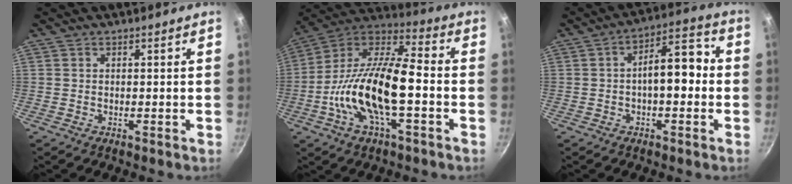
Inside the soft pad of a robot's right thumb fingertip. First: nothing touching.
{"total": 20.1, "force": [-4.3, 8.2, 17.8], "torque": [-0.330, 0.038, -0.097]}
{"total": 9.7, "force": [-0.8, 4.7, 8.5], "torque": [-0.102, 0.049, -0.020]}